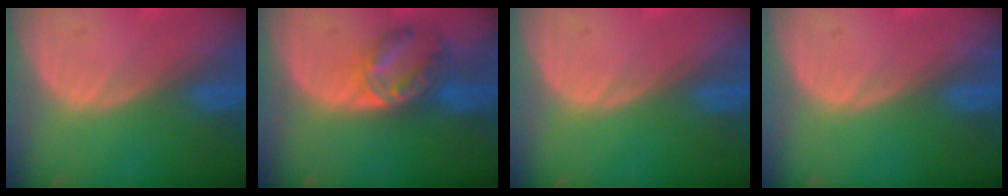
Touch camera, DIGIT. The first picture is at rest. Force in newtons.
{"total": 7.2, "press": 6.0, "slide": 3.9}
{"total": 0.0}
{"total": 0.0}